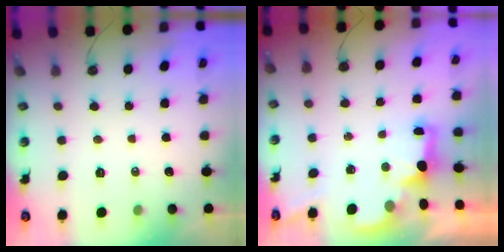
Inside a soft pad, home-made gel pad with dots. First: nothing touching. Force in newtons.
{"total": 2.1, "press": 2.0, "slide": 0.7}